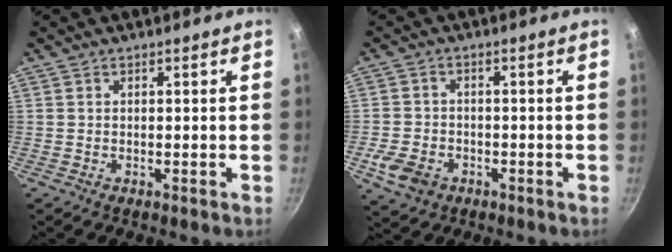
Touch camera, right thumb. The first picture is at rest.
{"total": 6.2, "force": [-2.7, 4.7, 3.1], "torque": [-0.058, 0.012, -0.043]}